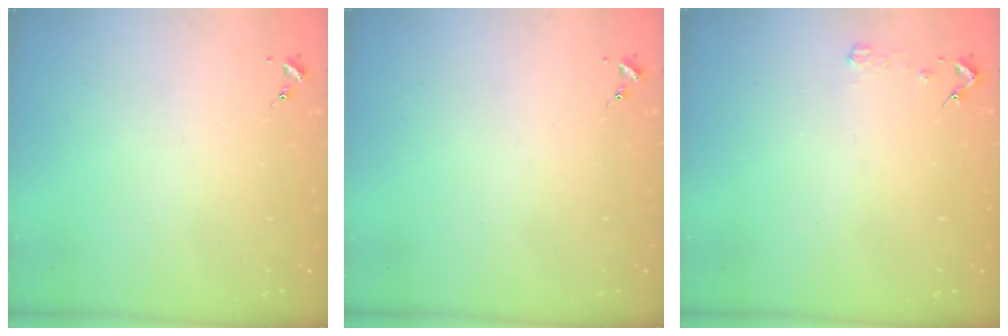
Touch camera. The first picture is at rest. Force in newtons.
{"total": 0.0}
{"total": 2.3, "press": 2.3, "slide": 0.3}